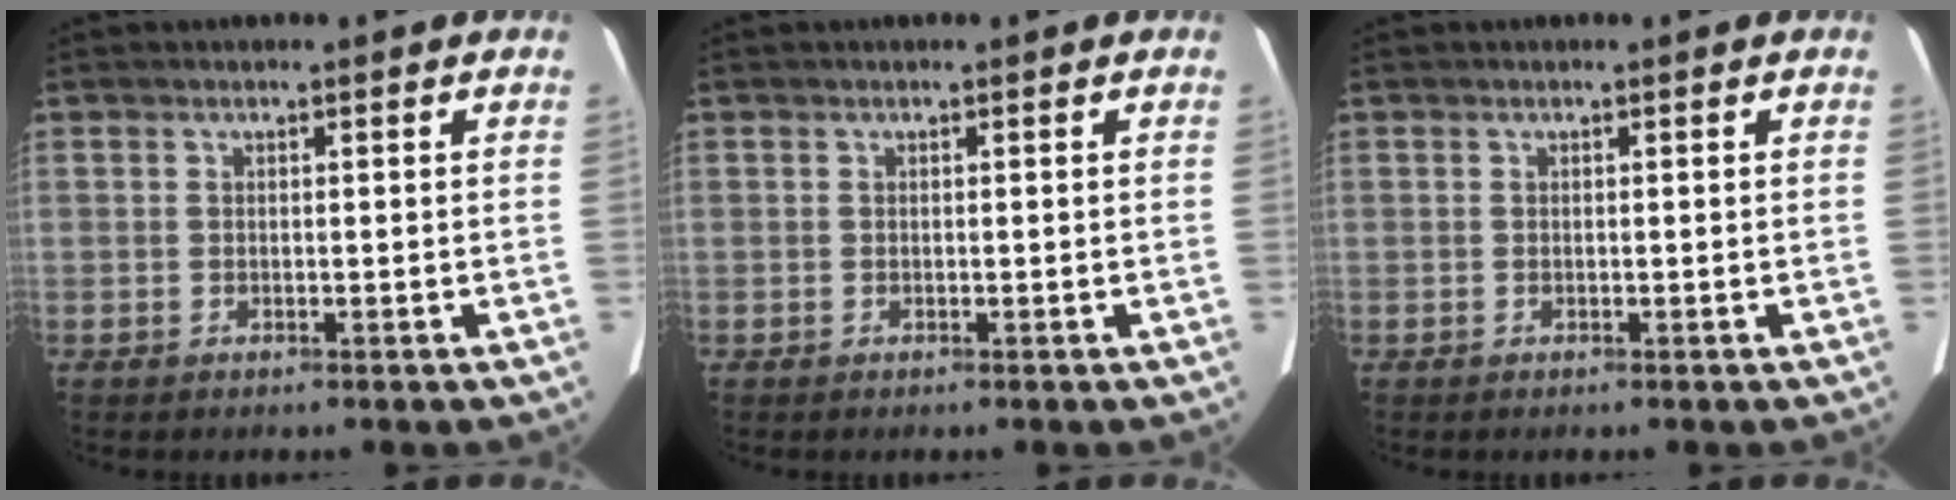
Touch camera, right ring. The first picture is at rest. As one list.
[{"total": 0.0}, {"total": 0.0}]